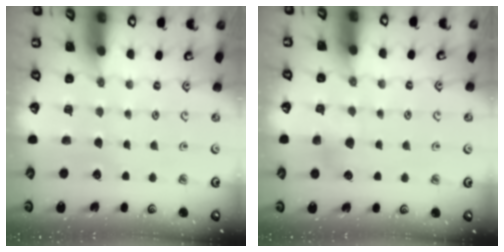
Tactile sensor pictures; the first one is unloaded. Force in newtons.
{"total": 4.2, "press": 4.2, "slide": 0.4}